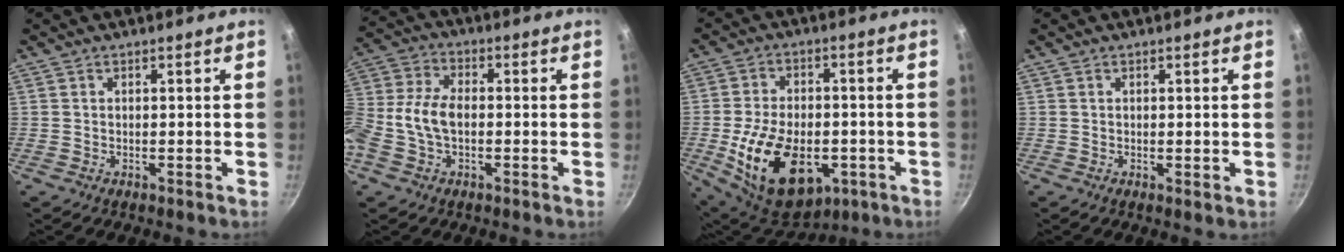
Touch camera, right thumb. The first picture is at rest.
{"total": 10.0, "force": [-1.5, 6.3, 7.7], "torque": [-0.156, 0.031, -0.046]}
{"total": 20.0, "force": [-5.3, 12.2, 15.0], "torque": [-0.237, 0.008, -0.071]}
{"total": 0.6, "force": [0.2, 0.0, 0.5], "torque": [-0.008, -0.005, 0.002]}